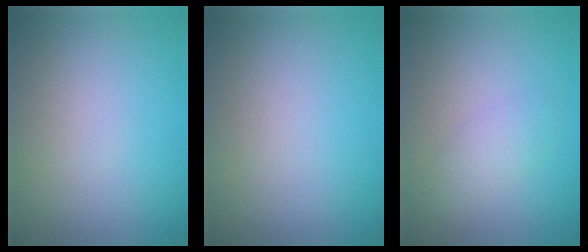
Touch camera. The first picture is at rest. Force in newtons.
{"total": 0.0}
{"total": 2.0, "press": 2.0, "slide": 0.2}